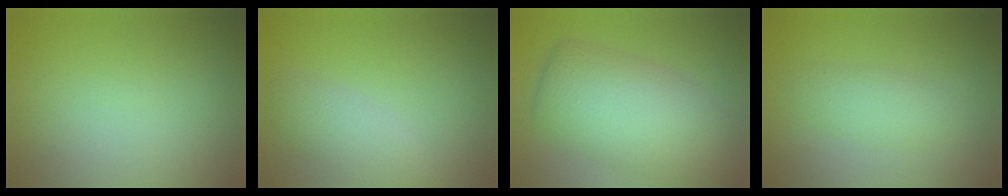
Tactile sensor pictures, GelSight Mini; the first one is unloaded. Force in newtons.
{"total": 2.6, "press": 2.6, "slide": 0.2}
{"total": 7.8, "press": 7.8, "slide": 0.2}
{"total": 2.1, "press": 2.1, "slide": 0.1}